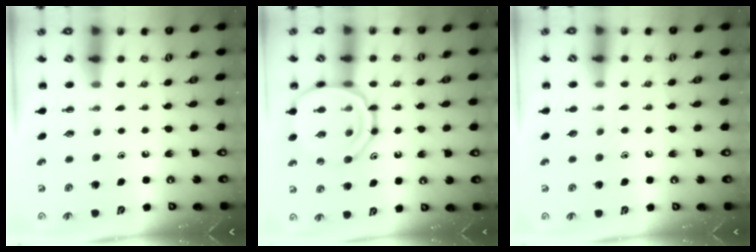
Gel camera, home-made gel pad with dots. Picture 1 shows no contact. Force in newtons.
{"total": 18.0, "press": 17.9, "slide": 2.3}
{"total": 2.0, "press": 2.0, "slide": 0.6}